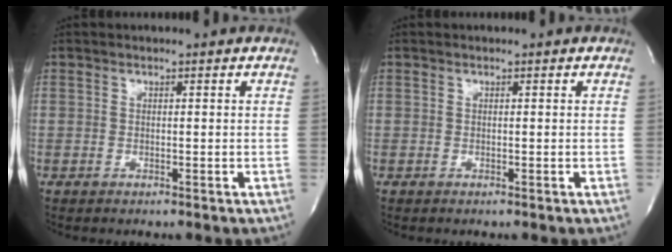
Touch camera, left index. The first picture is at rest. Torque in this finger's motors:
{"motor_torque": [0.00, 0.00, 0.00, 0.00]}